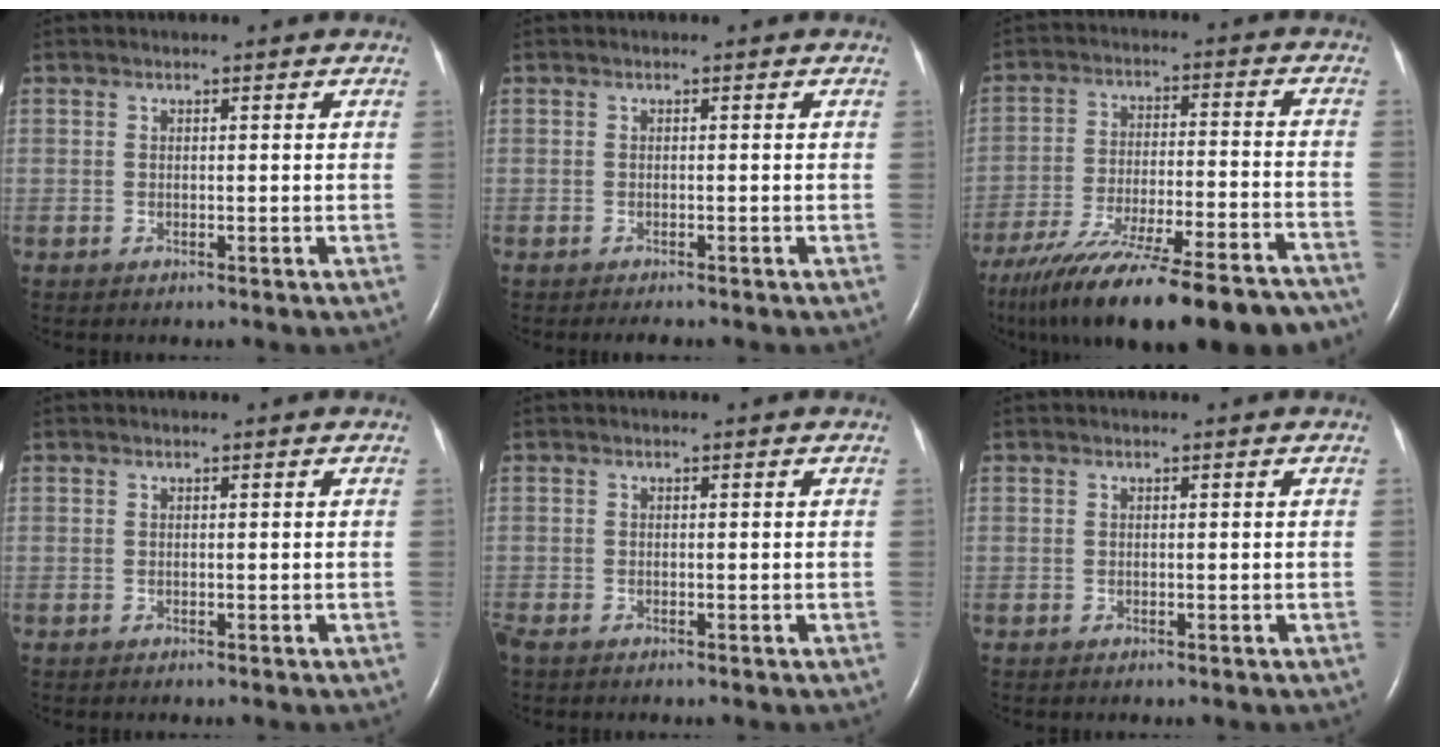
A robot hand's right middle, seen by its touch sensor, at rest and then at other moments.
{"total": 1.8, "force": [-1.6, 0.3, 0.9], "torque": [-0.015, -0.005, -0.016]}
{"total": 28.3, "force": [-23.0, 4.3, 16.0], "torque": [-0.220, -0.041, -0.335]}
{"total": 0.0}
{"total": 0.9, "force": [-0.8, 0.2, 0.4], "torque": [-0.017, -0.005, -0.015]}
{"total": 0.0}